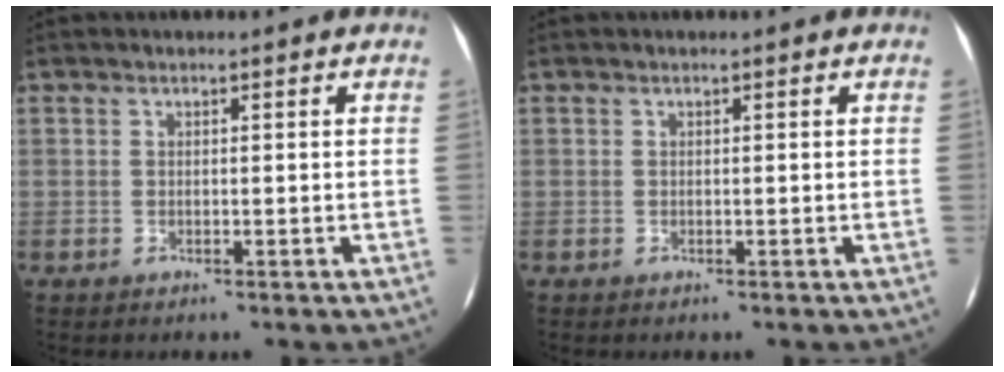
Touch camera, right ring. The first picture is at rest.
{"total": 0.0}